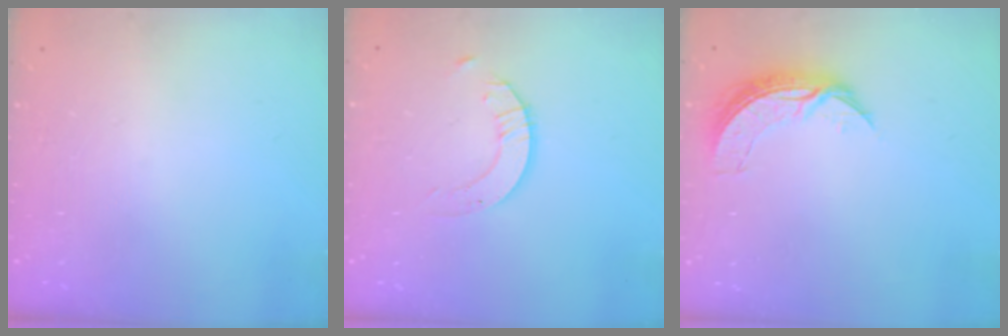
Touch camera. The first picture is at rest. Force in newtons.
{"total": 2.1, "press": 2.1, "slide": 0.2}
{"total": 7.3, "press": 7.3, "slide": 0.2}